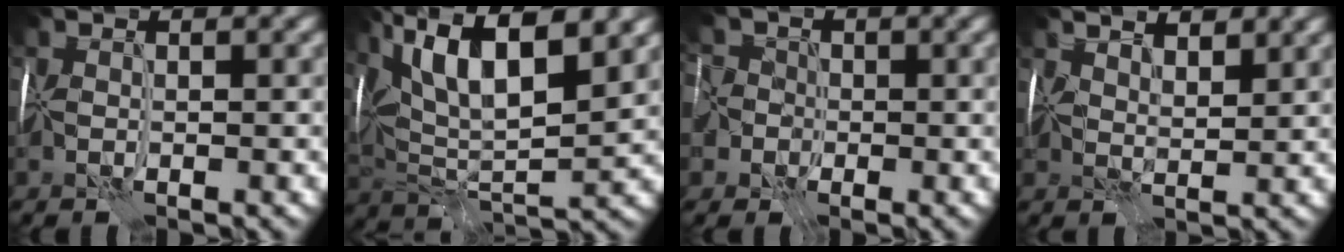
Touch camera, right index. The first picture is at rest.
{"total": 12.0, "force": [5.7, 4.2, 9.7], "torque": [-0.174, 0.011, 0.101]}
{"total": 8.7, "force": [-3.1, 7.2, 3.6], "torque": [-0.079, -0.006, -0.094]}
{"total": 3.3, "force": [2.5, 1.2, 1.7], "torque": [-0.029, 0.006, 0.039]}